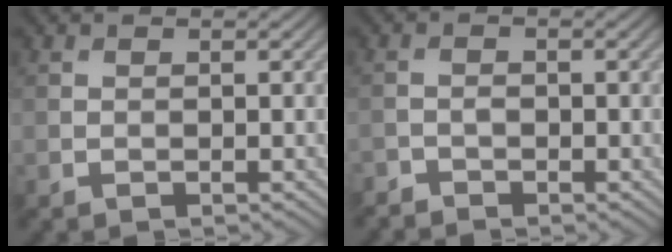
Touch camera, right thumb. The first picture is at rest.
{"total": 1.8, "force": [-1.6, 0.6, 0.4], "torque": [-0.008, -0.002, -0.038]}